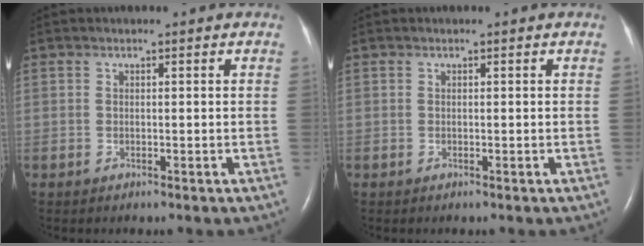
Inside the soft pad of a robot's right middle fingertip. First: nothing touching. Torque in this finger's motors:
{"motor_torque": [0.00, 0.00, -0.08, -0.10]}